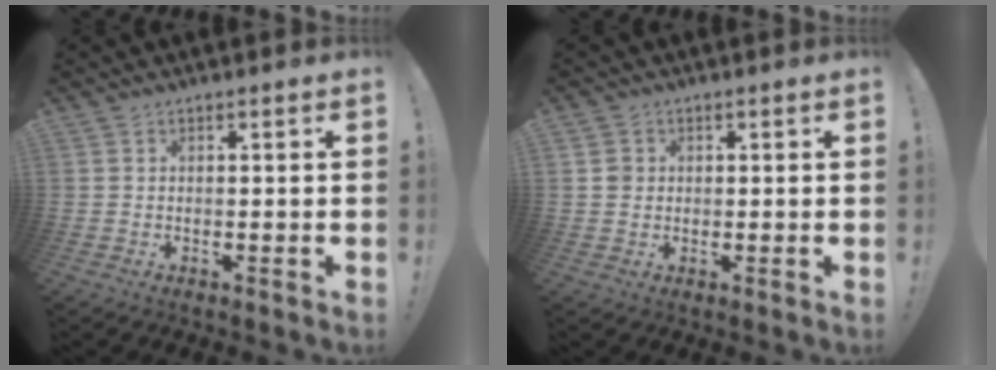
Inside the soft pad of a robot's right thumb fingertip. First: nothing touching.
{"total": 2.8, "force": [0.4, 2.6, 0.8], "torque": [-0.004, 0.002, 0.006]}